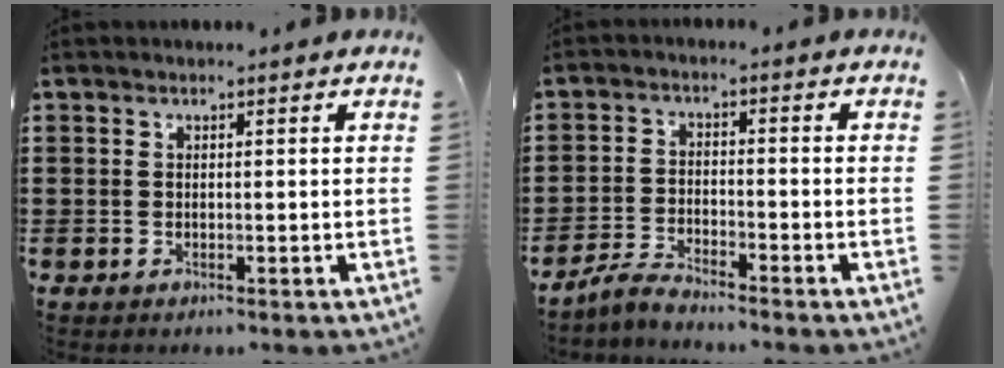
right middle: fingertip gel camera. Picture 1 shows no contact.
{"total": 3.5, "force": [-3.4, 0.2, 1.0], "torque": [-0.033, 0.002, -0.073]}